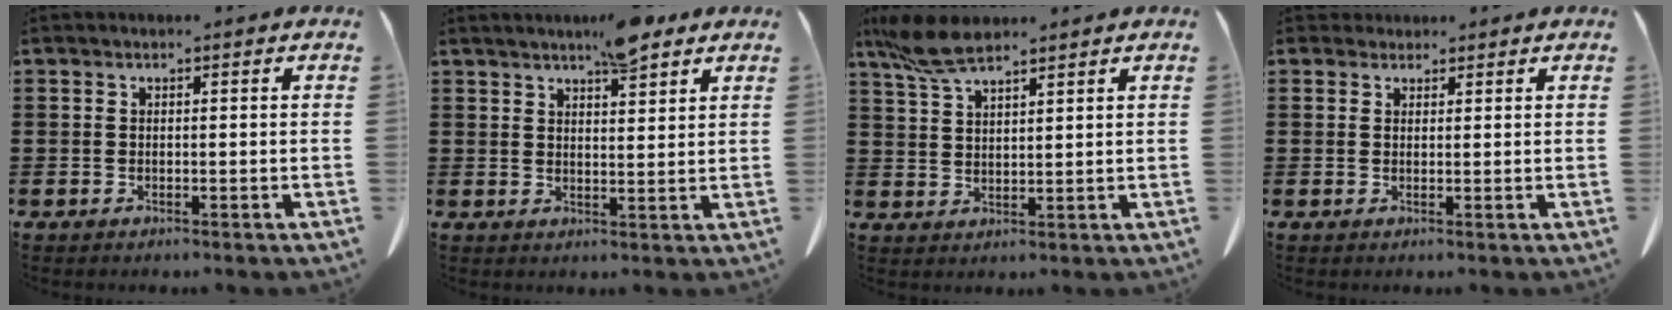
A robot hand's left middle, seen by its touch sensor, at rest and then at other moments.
{"total": 5.9, "force": [4.8, 1.5, 3.1], "torque": [-0.054, -0.012, 0.085]}
{"total": 6.8, "force": [5.2, 1.7, 4.1], "torque": [-0.101, -0.007, 0.095]}
{"total": 1.9, "force": [1.6, 0.9, 0.1], "torque": [0.001, 0.001, 0.032]}